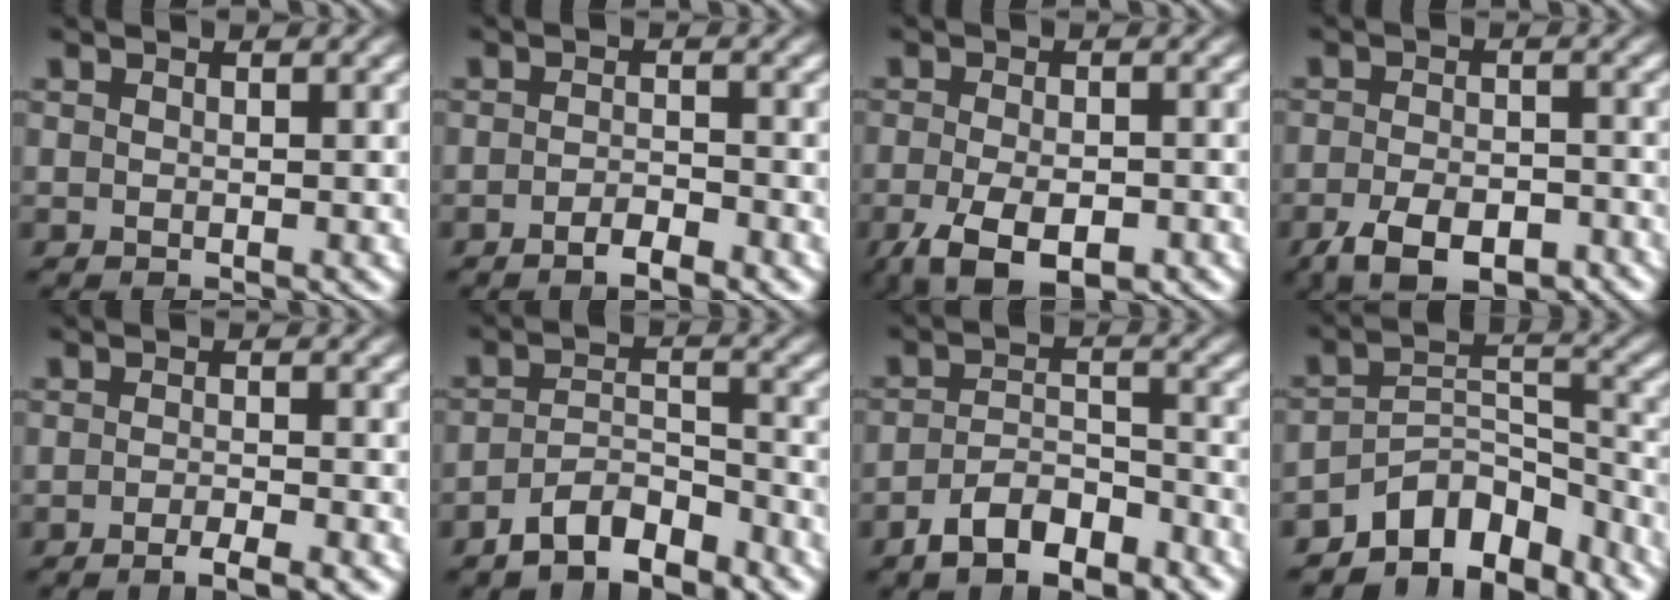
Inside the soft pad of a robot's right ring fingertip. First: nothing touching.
{"total": 2.5, "force": [-2.1, 0.5, 1.2], "torque": [-0.015, -0.004, -0.039]}
{"total": 7.2, "force": [-4.2, 3.5, 4.6], "torque": [-0.096, -0.041, -0.046]}
{"total": 5.9, "force": [-4.1, 2.7, 3.3], "torque": [-0.046, -0.018, -0.060]}
{"total": 2.8, "force": [-2.4, 0.3, 1.4], "torque": [-0.018, -0.004, -0.043]}
{"total": 5.7, "force": [-4.6, 2.4, 2.4], "torque": [-0.042, -0.021, -0.069]}
{"total": 5.4, "force": [-4.4, 2.1, 2.4], "torque": [-0.034, -0.014, -0.068]}
{"total": 9.8, "force": [-6.6, 5.6, 4.7], "torque": [-0.072, -0.031, -0.100]}